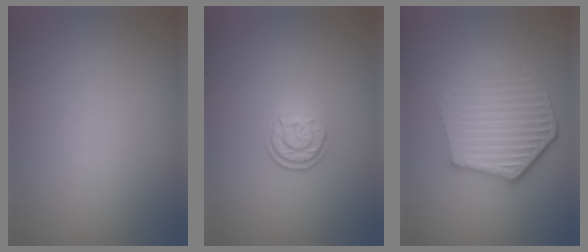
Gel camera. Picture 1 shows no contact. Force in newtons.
{"total": 2.1, "press": 1.8, "slide": 1.2}
{"total": 5.9, "press": 4.5, "slide": 3.8}